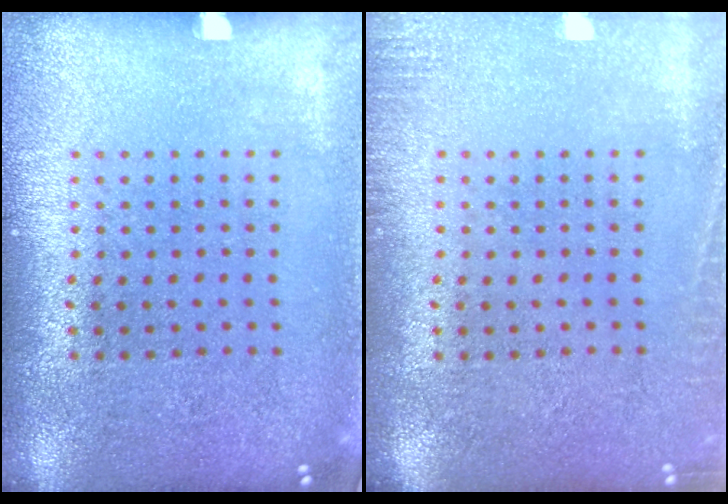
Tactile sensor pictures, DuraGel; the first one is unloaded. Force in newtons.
{"total": 1.6, "press": 1.6, "slide": 0.4}